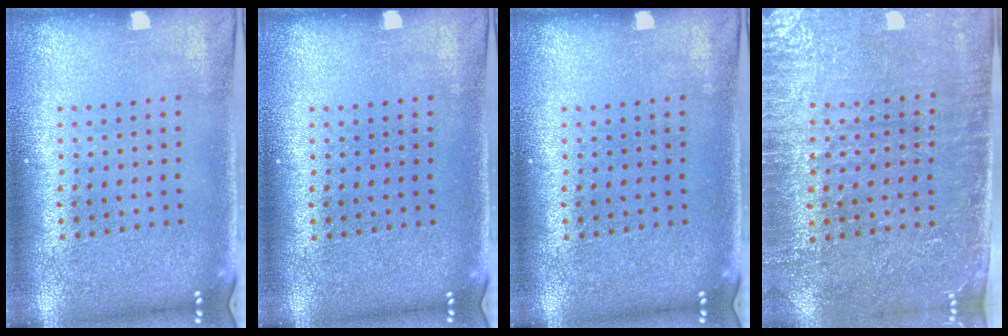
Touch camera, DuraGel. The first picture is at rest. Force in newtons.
{"total": 0.0}
{"total": 0.0}
{"total": 3.5, "press": 3.1, "slide": 1.7}